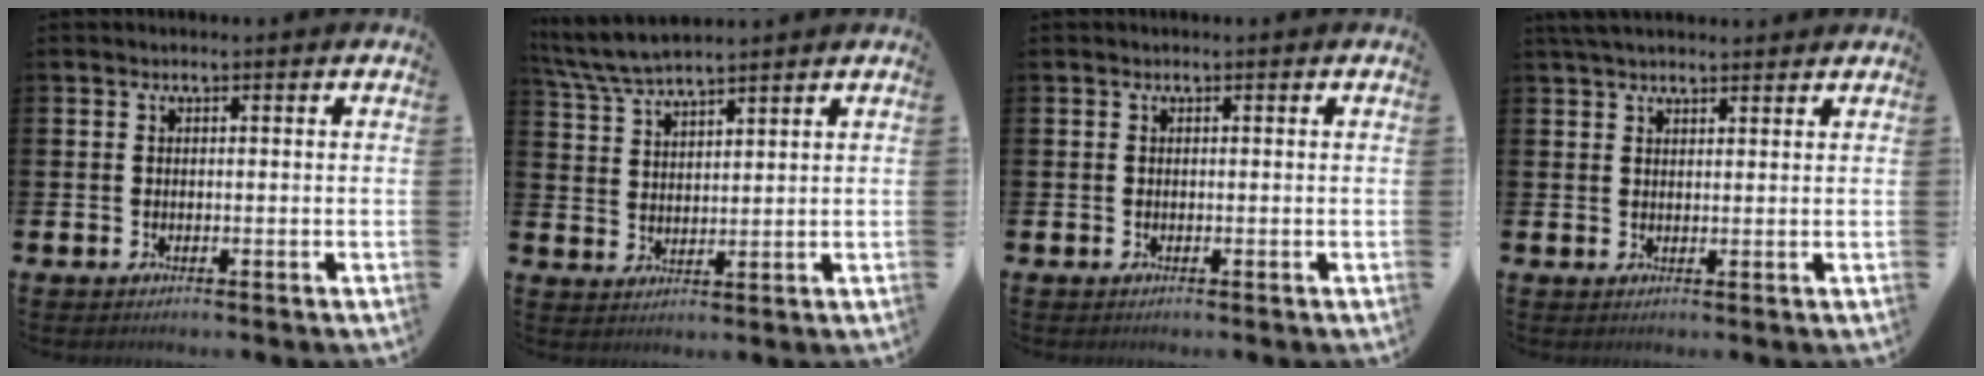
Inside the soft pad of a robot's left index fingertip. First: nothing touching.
{"total": 5.8, "force": [5.5, 0.6, 1.7], "torque": [-0.054, -0.019, 0.100]}
{"total": 0.0}
{"total": 3.3, "force": [3.0, 0.9, 1.2], "torque": [-0.025, -0.005, 0.055]}